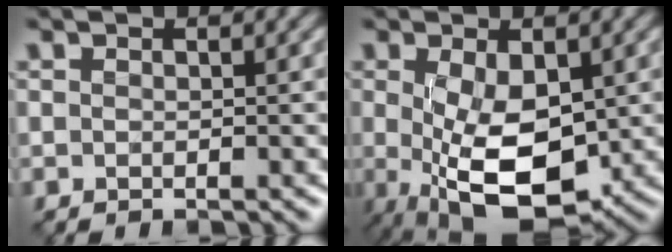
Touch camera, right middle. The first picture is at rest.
{"total": 8.0, "force": [-1.1, 3.9, 6.8], "torque": [-0.147, -0.018, -0.010]}